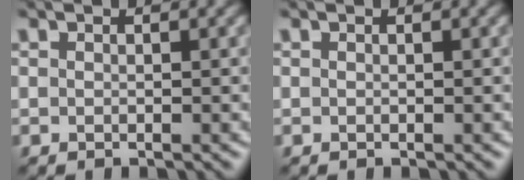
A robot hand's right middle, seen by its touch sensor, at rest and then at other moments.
{"total": 0.0}